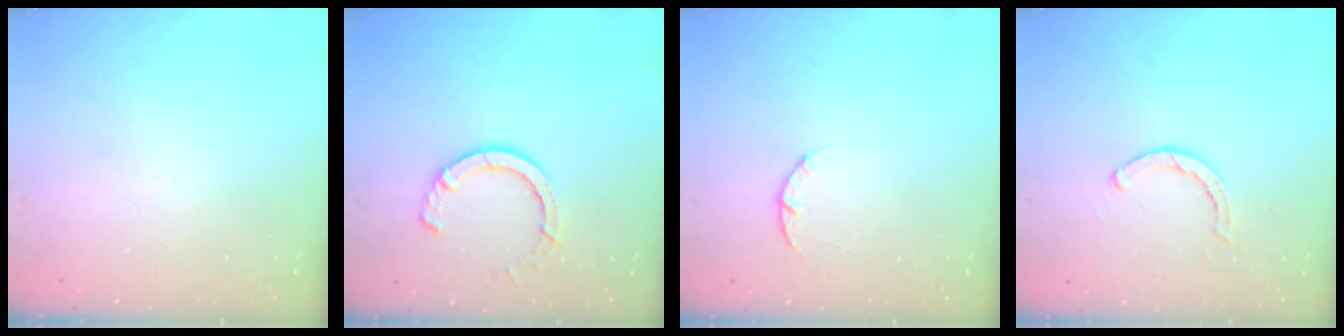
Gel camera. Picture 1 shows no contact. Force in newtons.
{"total": 7.5, "press": 7.4, "slide": 1.0}
{"total": 2.9, "press": 2.9, "slide": 0.5}
{"total": 2.8, "press": 2.8, "slide": 0.2}